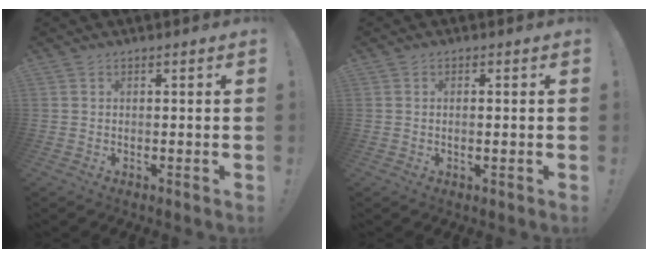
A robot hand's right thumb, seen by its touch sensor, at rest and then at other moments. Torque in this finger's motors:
{"motor_torque": [-0.18, -0.07, 0.06, 0.09, -0.01]}